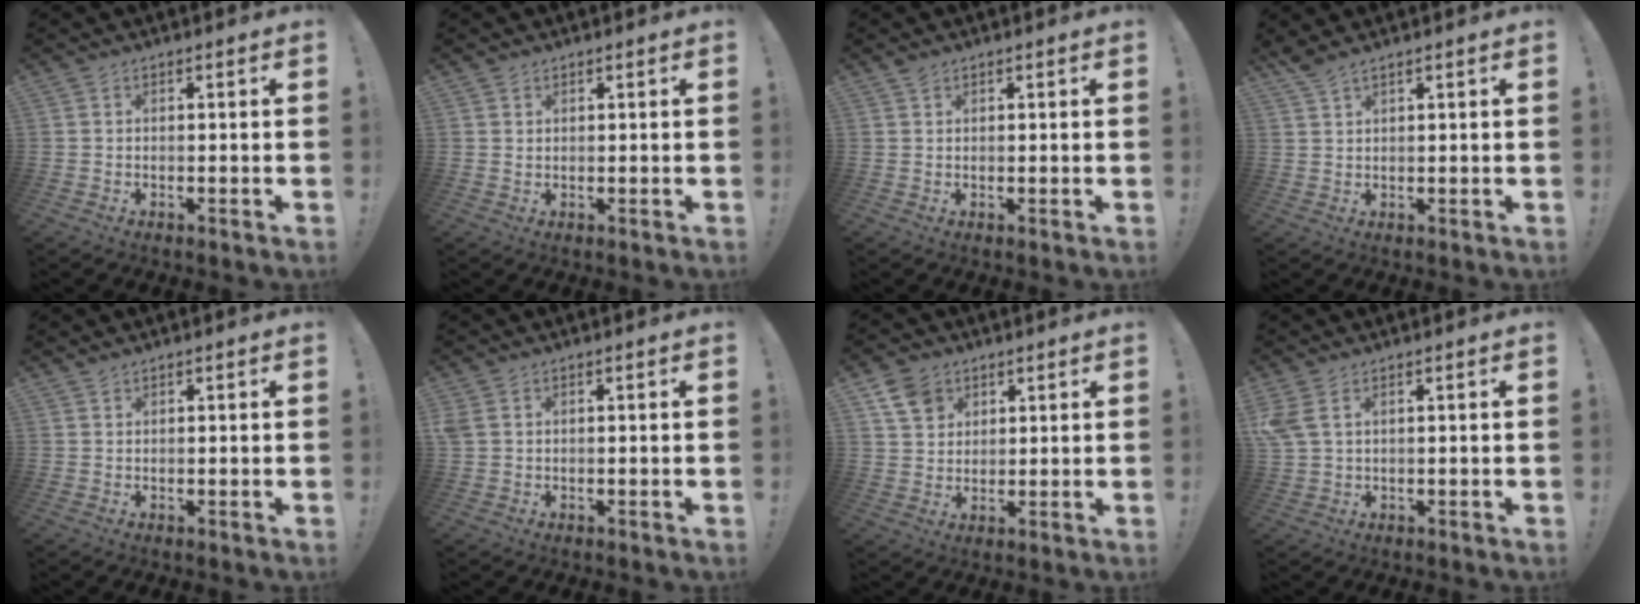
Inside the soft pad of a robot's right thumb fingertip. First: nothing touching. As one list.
[{"total": 1.3, "force": [1.0, 0.8, 0.2], "torque": [0.003, -0.004, 0.018]}, {"total": 1.2, "force": [1.0, 0.6, 0.3], "torque": [-0.001, -0.002, 0.017]}, {"total": 2.7, "force": [2.3, 0.1, 1.4], "torque": [-0.034, -0.011, 0.043]}, {"total": 0.8, "force": [0.8, 0.3, 0.1], "torque": [0.004, -0.003, 0.014]}, {"total": 1.8, "force": [0.5, 0.7, 1.6], "torque": [-0.030, 0.002, 0.011]}, {"total": 7.9, "force": [4.6, 5.9, 2.6], "torque": [-0.040, -0.019, 0.092]}, {"total": 4.7, "force": [2.1, 1.7, 3.8], "torque": [-0.080, -0.006, 0.043]}]